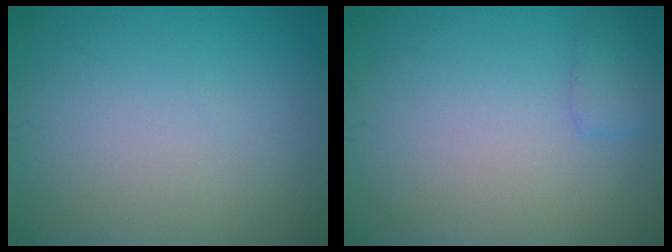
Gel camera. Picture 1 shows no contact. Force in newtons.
{"total": 1.3, "press": 1.3, "slide": 0.0}